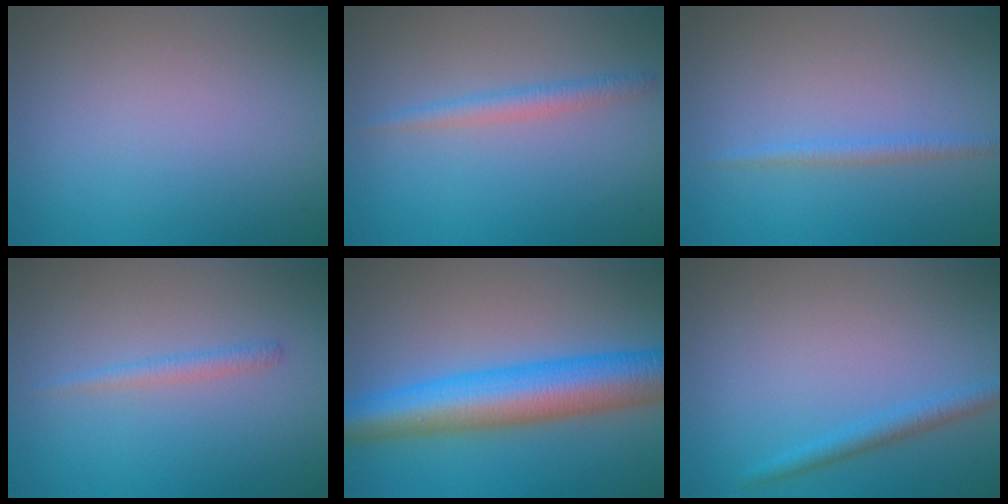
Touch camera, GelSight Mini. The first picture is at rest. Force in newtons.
{"total": 1.8, "press": 1.8, "slide": 0.0}
{"total": 1.3, "press": 1.3, "slide": 0.1}
{"total": 1.2, "press": 1.2, "slide": 0.0}
{"total": 9.0, "press": 8.9, "slide": 0.2}
{"total": 2.0, "press": 2.0, "slide": 0.1}